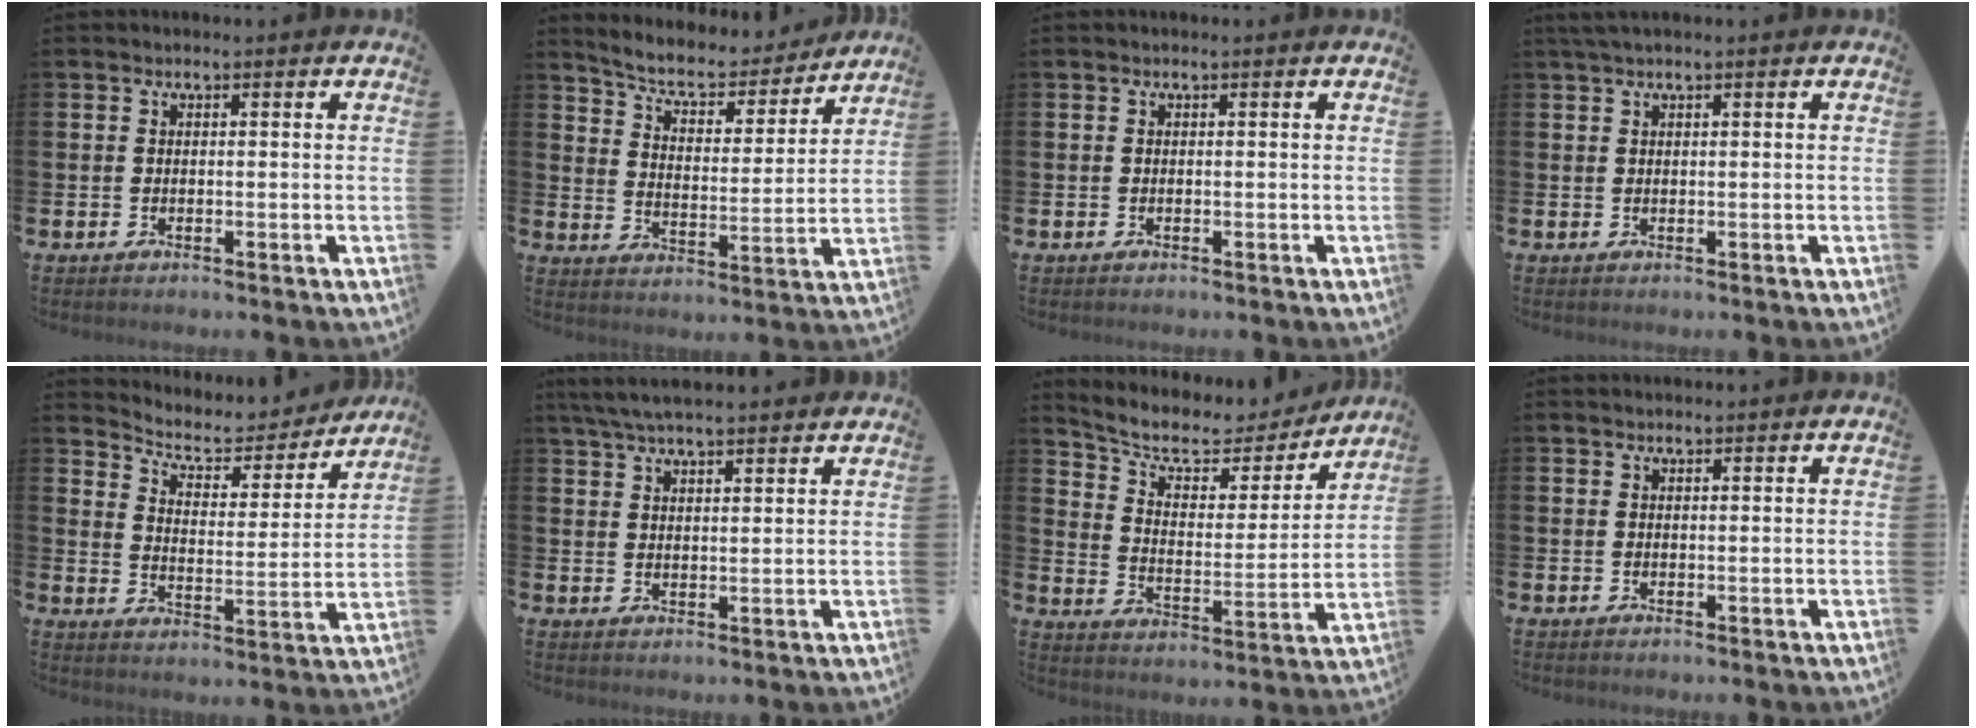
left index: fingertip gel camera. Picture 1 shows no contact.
{"total": 6.3, "force": [5.7, 2.0, 1.7], "torque": [-0.056, -0.044, 0.091]}
{"total": 0.0}
{"total": 1.2, "force": [0.9, 0.0, 0.8], "torque": [-0.020, 0.004, 0.017]}
{"total": 6.5, "force": [6.0, 2.2, 1.4], "torque": [-0.053, -0.045, 0.099]}
{"total": 5.2, "force": [4.8, 0.6, 1.7], "torque": [-0.048, -0.009, 0.090]}
{"total": 7.6, "force": [6.4, 3.0, 2.6], "torque": [-0.079, -0.045, 0.105]}
{"total": 0.7, "force": [0.7, 0.0, 0.0], "torque": [0.013, -0.004, 0.009]}